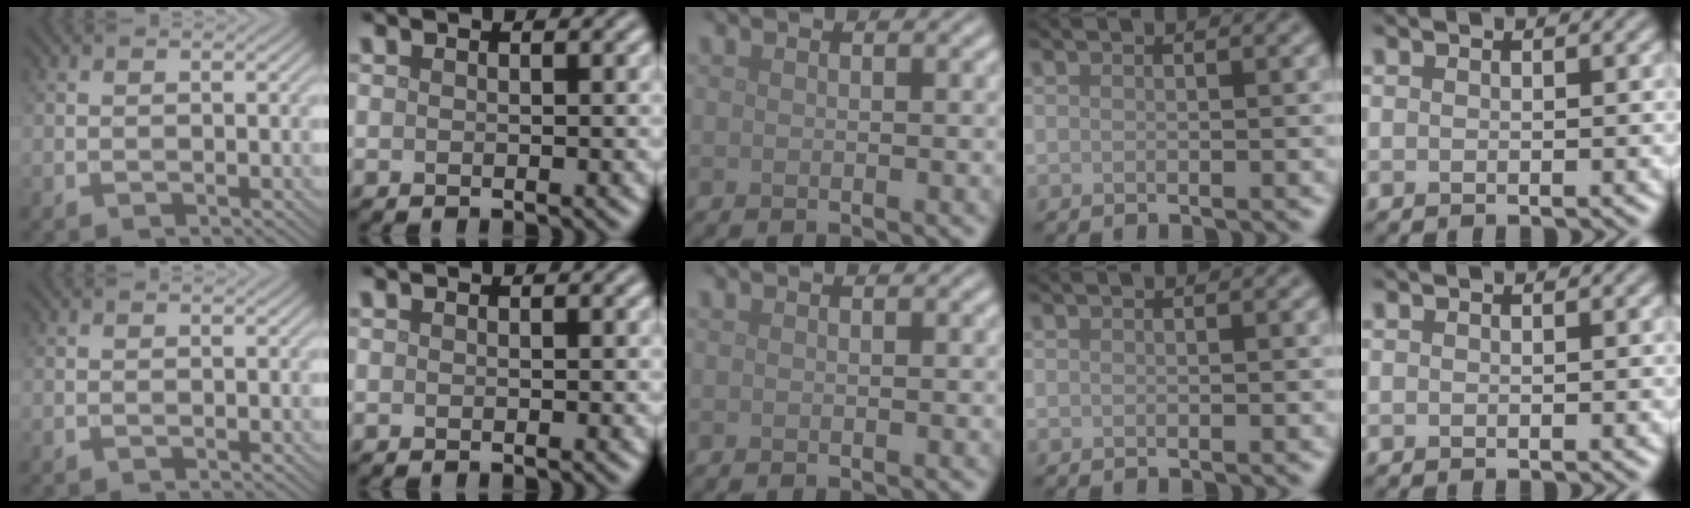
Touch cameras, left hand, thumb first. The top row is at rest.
{}